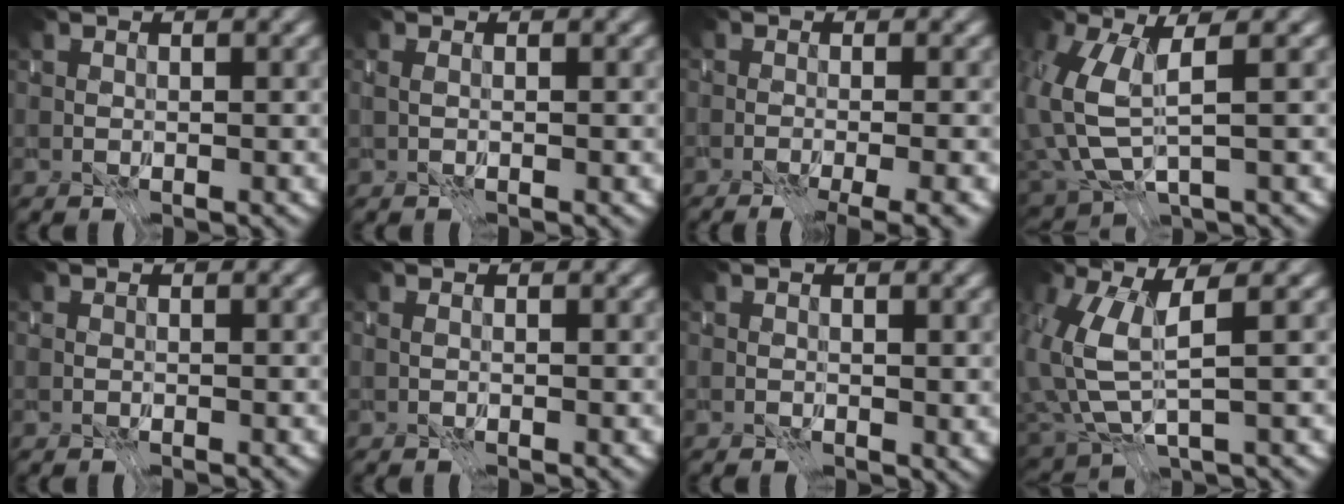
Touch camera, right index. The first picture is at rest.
{"total": 2.0, "force": [-0.9, -1.6, -0.8], "torque": [0.022, -0.004, -0.017]}
{"total": 5.9, "force": [-3.7, 1.8, 4.3], "torque": [-0.029, -0.018, -0.045]}
{"total": 4.1, "force": [-2.3, -0.6, 3.4], "torque": [-0.092, -0.029, -0.028]}
{"total": 0.9, "force": [-0.4, -0.5, -0.5], "torque": [0.010, -0.002, -0.007]}
{"total": 0.9, "force": [-0.4, -0.7, -0.4], "torque": [0.010, -0.002, -0.007]}
{"total": 1.5, "force": [0.5, 1.2, 0.9], "torque": [-0.009, -0.006, 0.003]}
{"total": 3.9, "force": [-1.8, -1.2, 3.2], "torque": [-0.086, -0.023, -0.023]}